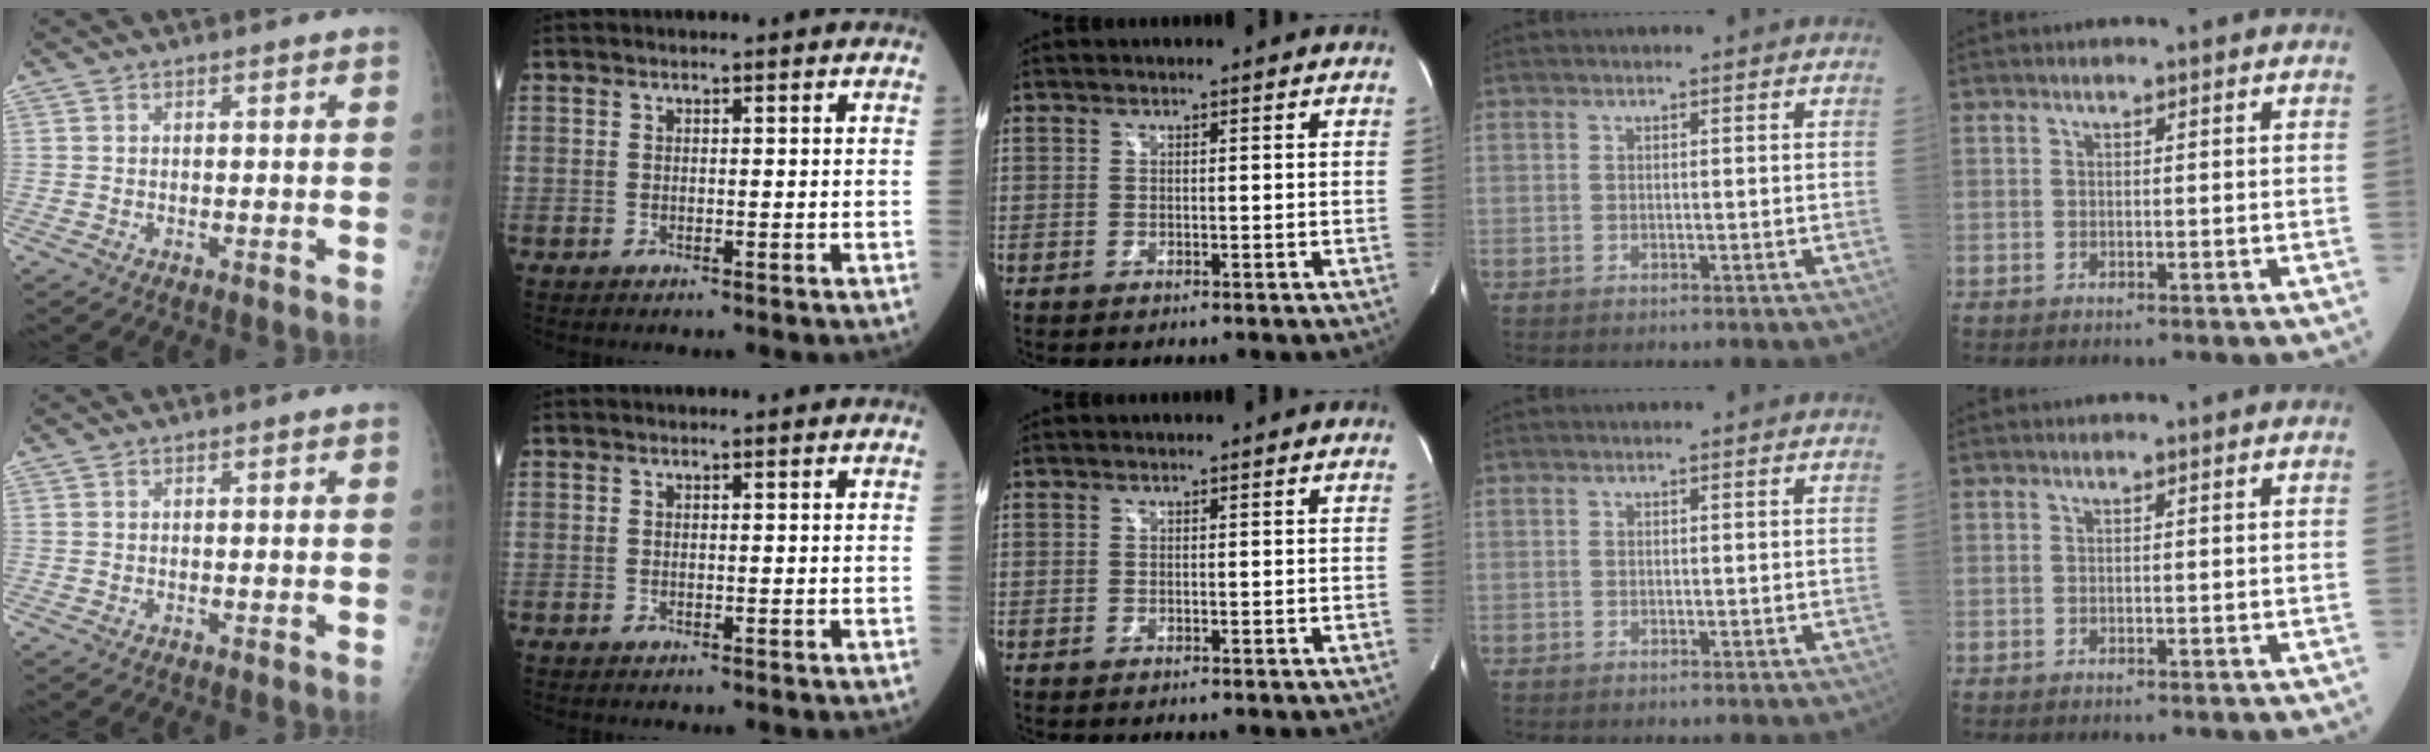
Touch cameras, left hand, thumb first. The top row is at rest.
{}